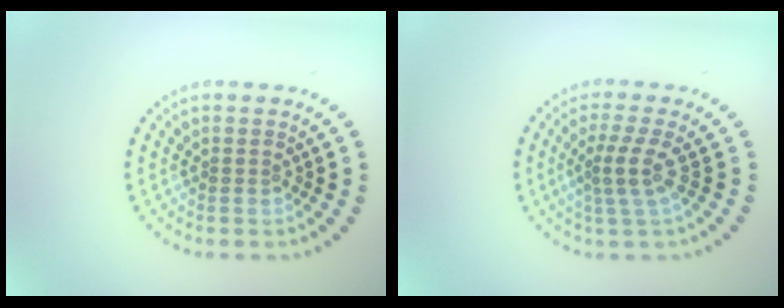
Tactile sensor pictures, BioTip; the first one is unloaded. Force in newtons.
{"total": 2.6, "press": 1.8, "slide": 1.9}